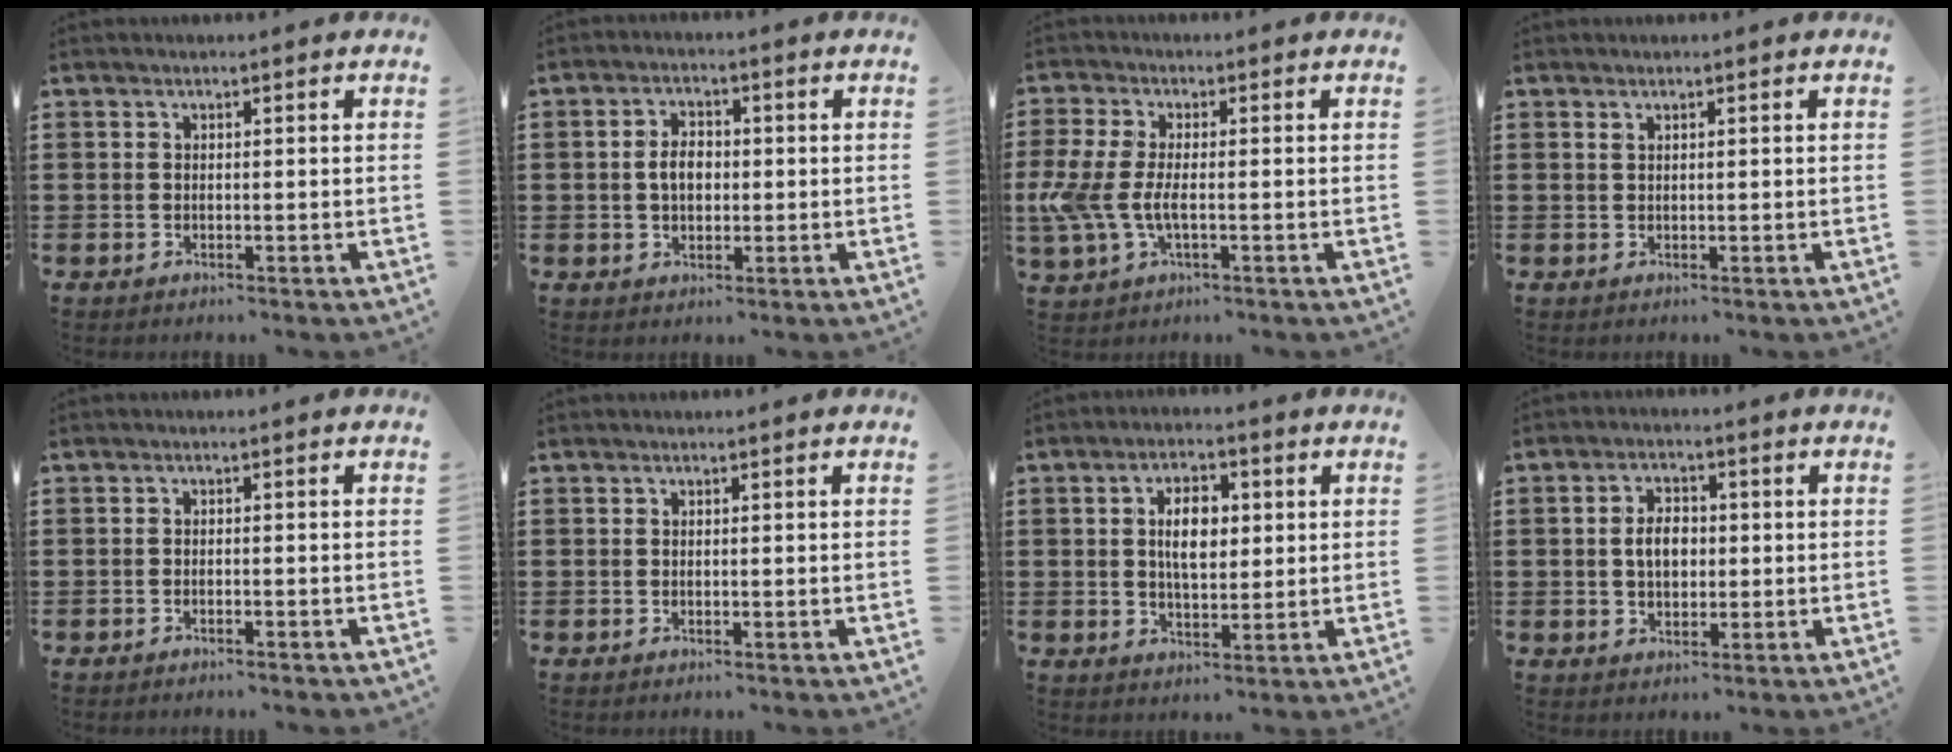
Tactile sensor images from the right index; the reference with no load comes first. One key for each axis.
{"total": 3.8, "fx": 0.0, "fy": 2.5, "fz": 3.0, "tx": -0.053, "ty": 0.006, "tz": -0.005}
{"total": 6.1, "fx": -1.2, "fy": 2.8, "fz": 5.3, "tx": -0.140, "ty": -0.010, "tz": -0.030}
{"total": 0.5, "fx": 0.4, "fy": 0.1, "fz": 0.3, "tx": -0.008, "ty": 0.001, "tz": 0.007}
{"total": 1.0, "fx": -1.0, "fy": 0.0, "fz": 0.2, "tx": -0.008, "ty": -0.003, "tz": -0.019}
{"total": 0.0}
{"total": 6.0, "fx": 1.0, "fy": 3.1, "fz": 5.1, "tx": -0.091, "ty": 0.007, "tz": 0.011}
{"total": 4.3, "fx": 0.1, "fy": 2.8, "fz": 3.3, "tx": -0.060, "ty": 0.008, "tz": -0.003}